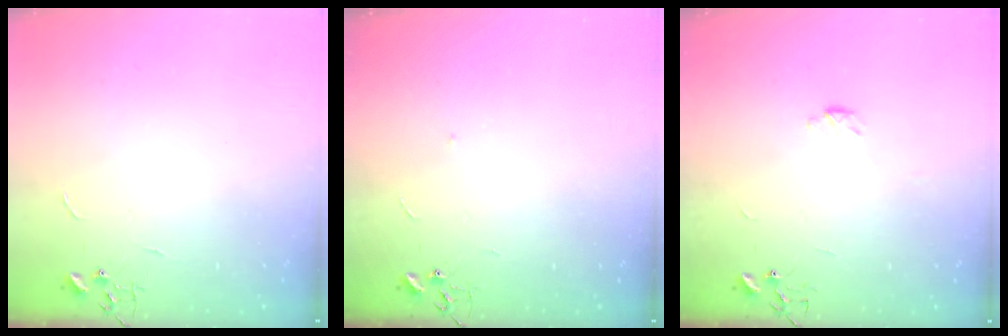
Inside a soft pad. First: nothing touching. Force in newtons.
{"total": 2.7, "press": 2.7, "slide": 0.4}
{"total": 2.9, "press": 2.9, "slide": 0.4}